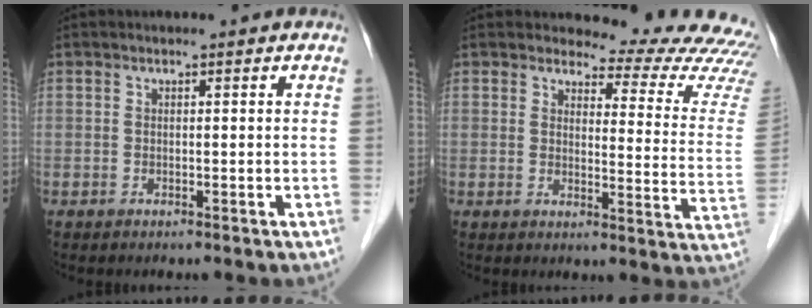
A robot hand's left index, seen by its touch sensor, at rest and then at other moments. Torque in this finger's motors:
{"motor_torque": [0.80, -1.13, 0.23, 0.01]}